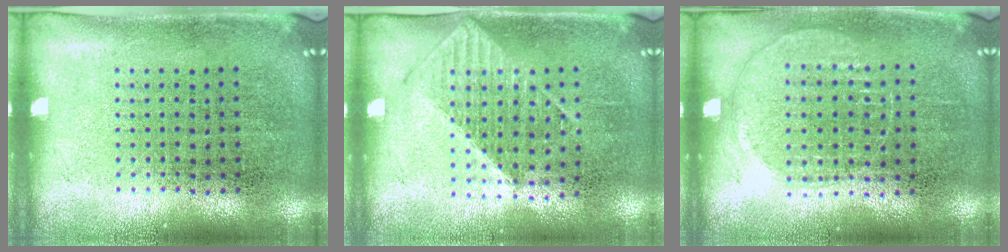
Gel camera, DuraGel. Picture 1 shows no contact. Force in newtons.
{"total": 0.9, "press": 0.8, "slide": 0.4}
{"total": 1.0, "press": 0.9, "slide": 0.4}